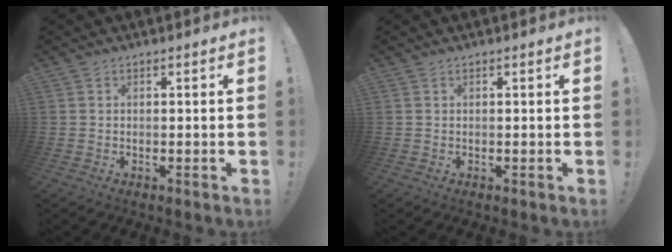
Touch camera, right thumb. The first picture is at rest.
{"total": 0.0}